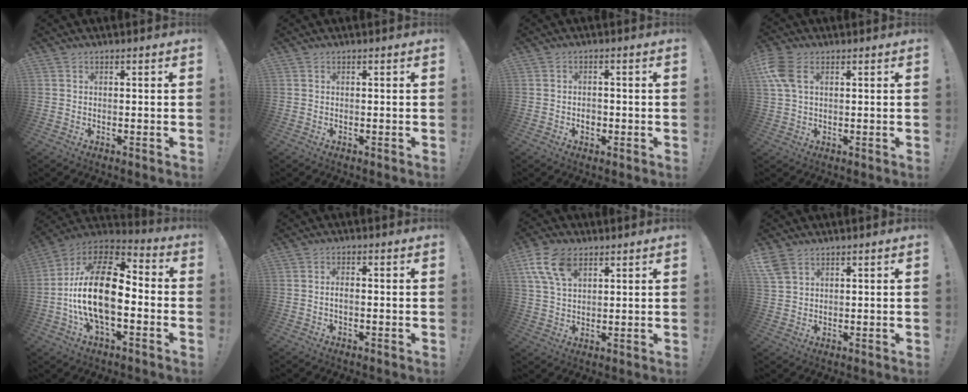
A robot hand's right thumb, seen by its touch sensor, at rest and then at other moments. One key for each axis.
{"total": 0.0}
{"total": 2.2, "fx": -0.8, "fy": 1.7, "fz": 1.1, "tx": -0.002, "ty": 0.000, "tz": -0.018}
{"total": 7.5, "fx": 2.6, "fy": 4.3, "fz": 5.5, "tx": -0.126, "ty": 0.003, "tz": 0.049}
{"total": 22.2, "fx": -2.4, "fy": 11.1, "fz": 19.1, "tx": -0.359, "ty": 0.020, "tz": -0.039}
{"total": 1.8, "fx": -0.5, "fy": 0.5, "fz": 1.7, "tx": -0.036, "ty": 0.002, "tz": -0.010}
{"total": 11.0, "fx": 5.6, "fy": 6.4, "fz": 7.0, "tx": -0.139, "ty": -0.007, "tz": 0.109}
{"total": 4.5, "fx": 2.9, "fy": 2.5, "fz": 2.4, "tx": -0.050, "ty": -0.010, "tz": 0.060}